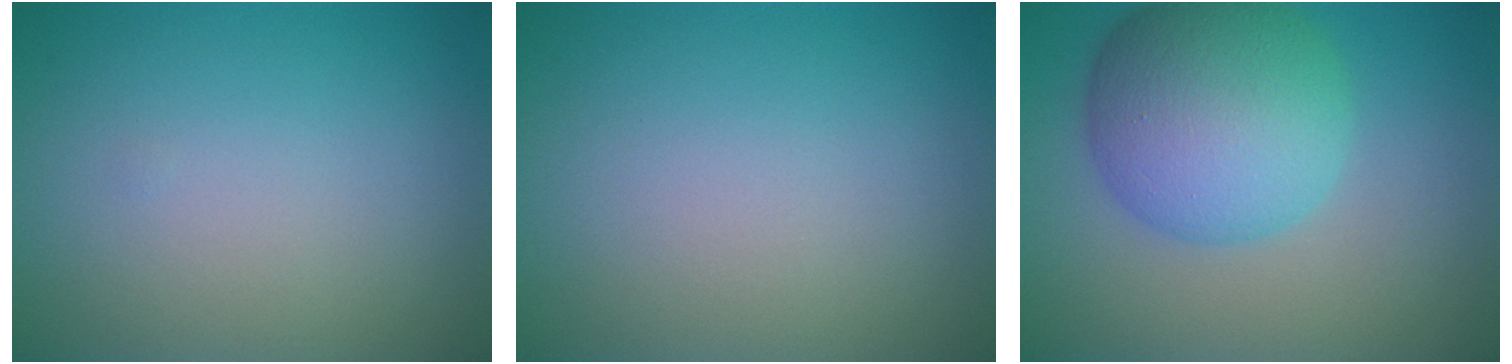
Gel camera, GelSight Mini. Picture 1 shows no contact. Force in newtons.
{"total": 0.0}
{"total": 9.0, "press": 9.0, "slide": 0.2}